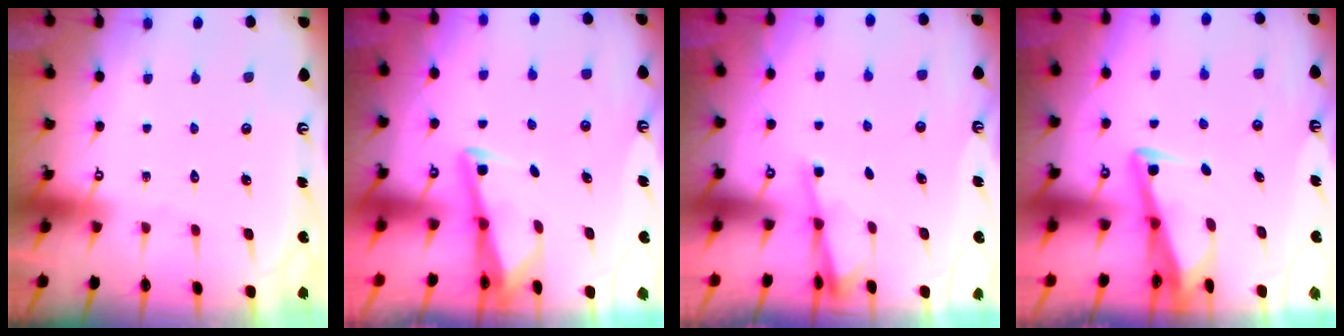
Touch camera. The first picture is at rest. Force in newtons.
{"total": 2.7, "press": 2.7, "slide": 0.2}
{"total": 1.9, "press": 1.9, "slide": 0.3}
{"total": 3.0, "press": 3.0, "slide": 0.3}